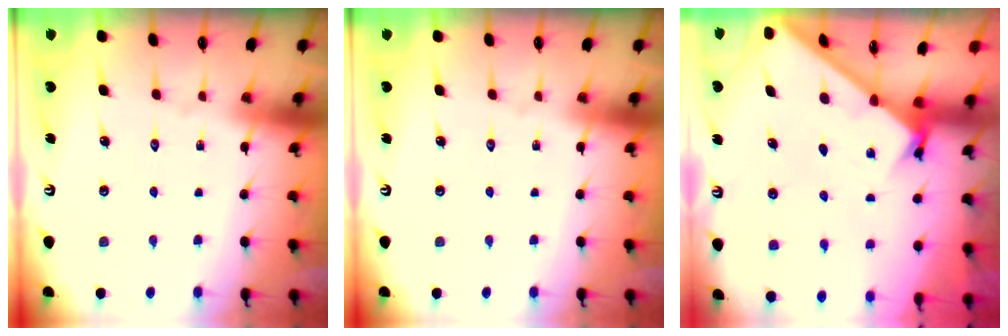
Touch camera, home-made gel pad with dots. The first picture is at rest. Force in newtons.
{"total": 0.0}
{"total": 1.6, "press": 1.6, "slide": 0.1}